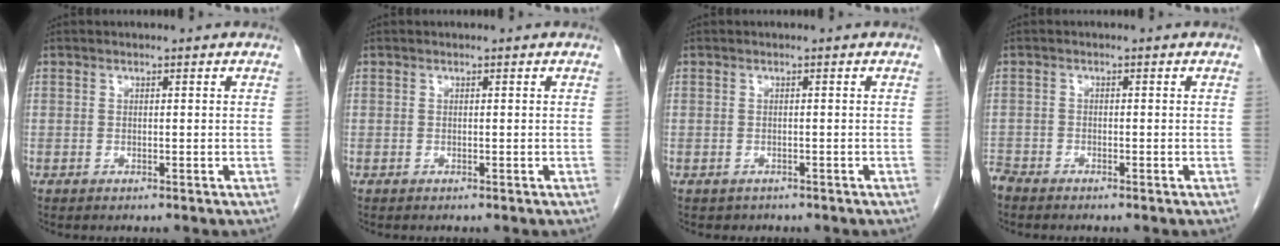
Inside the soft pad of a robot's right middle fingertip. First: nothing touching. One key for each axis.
{"total": 0.0}
{"total": 1.2, "fx": -0.9, "fy": 0.8, "fz": -0.1, "tx": -0.011, "ty": 0.002, "tz": -0.011}
{"total": 2.1, "fx": -2.0, "fy": 0.4, "fz": 0.1, "tx": -0.004, "ty": -0.006, "tz": -0.039}